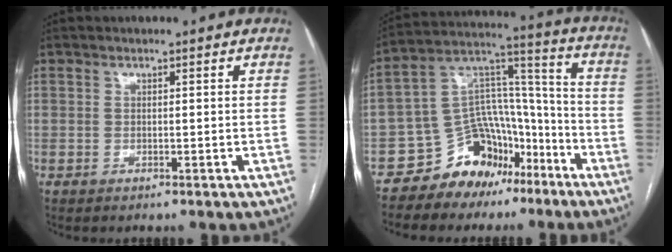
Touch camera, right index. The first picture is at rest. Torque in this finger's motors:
{"motor_torque": [0.23, -0.18, -0.27, -0.09]}